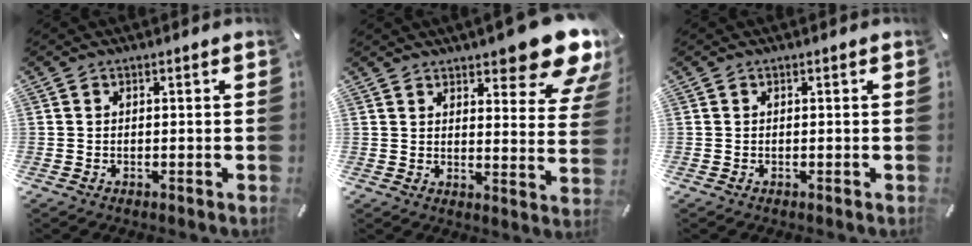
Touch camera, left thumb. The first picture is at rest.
{"total": 13.0, "force": [9.8, 4.0, 7.4], "torque": [-0.089, -0.081, 0.167]}
{"total": 0.0}